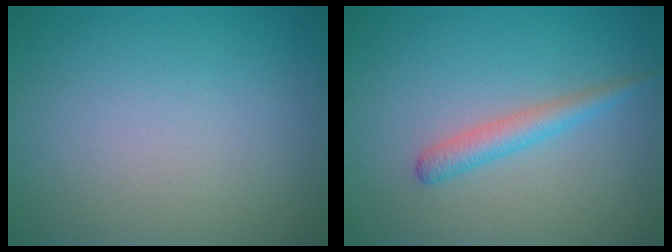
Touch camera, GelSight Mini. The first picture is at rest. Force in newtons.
{"total": 2.1, "press": 2.1, "slide": 0.0}